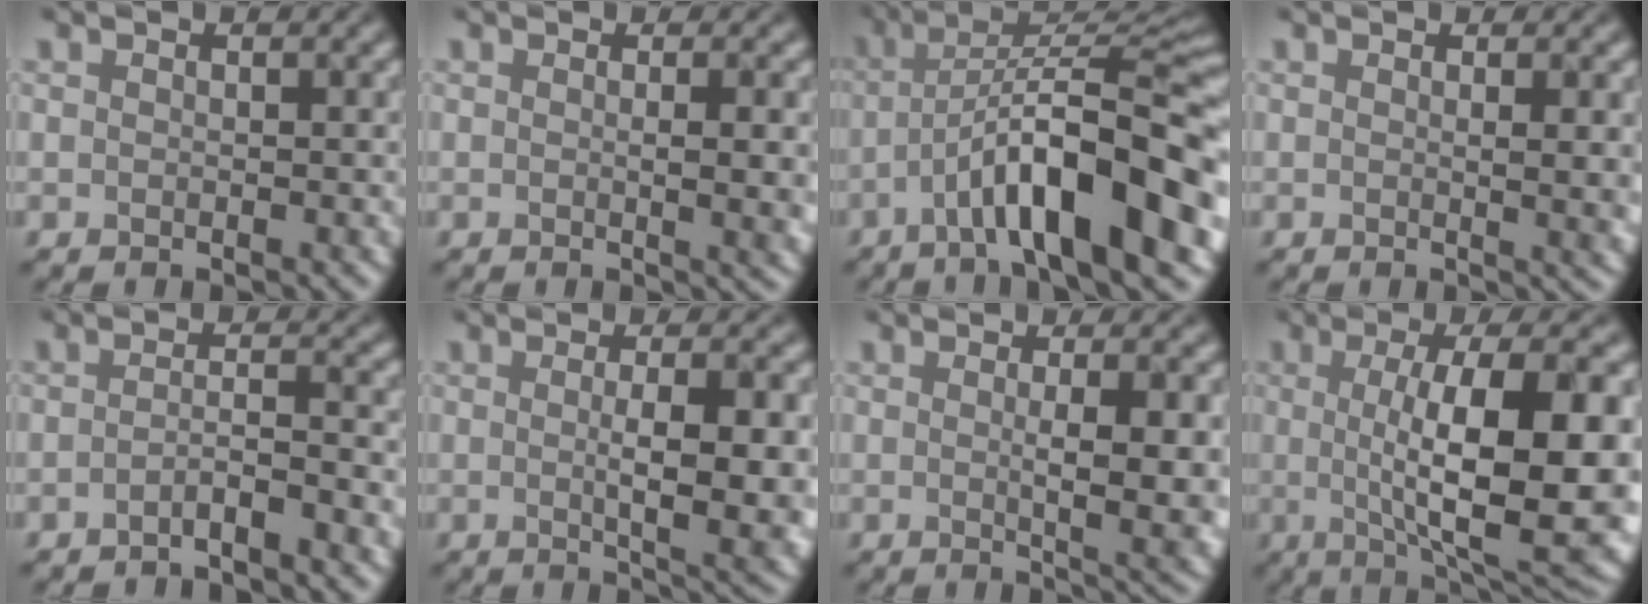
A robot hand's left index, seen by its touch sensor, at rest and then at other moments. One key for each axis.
{"total": 3.4, "fx": -0.2, "fy": 0.8, "fz": 3.3, "tx": -0.035, "ty": 0.010, "tz": 0.008}
{"total": 12.4, "fx": -4.7, "fy": 3.0, "fz": 11.1, "tx": -0.171, "ty": 0.015, "tz": -0.059}
{"total": 2.8, "fx": 0.3, "fy": 0.7, "fz": 2.7, "tx": -0.029, "ty": 0.004, "tz": 0.015}
{"total": 2.3, "fx": -2.0, "fy": -0.2, "fz": 1.2, "tx": -0.020, "ty": 0.009, "tz": -0.030}
{"total": 6.2, "fx": -0.6, "fy": 1.3, "fz": 6.1, "tx": -0.088, "ty": -0.004, "tz": 0.011}
{"total": 5.4, "fx": -0.2, "fy": 1.0, "fz": 5.3, "tx": -0.075, "ty": -0.002, "tz": 0.015}
{"total": 12.5, "fx": -0.9, "fy": 3.4, "fz": 12.0, "tx": -0.168, "ty": -0.003, "tz": -0.001}